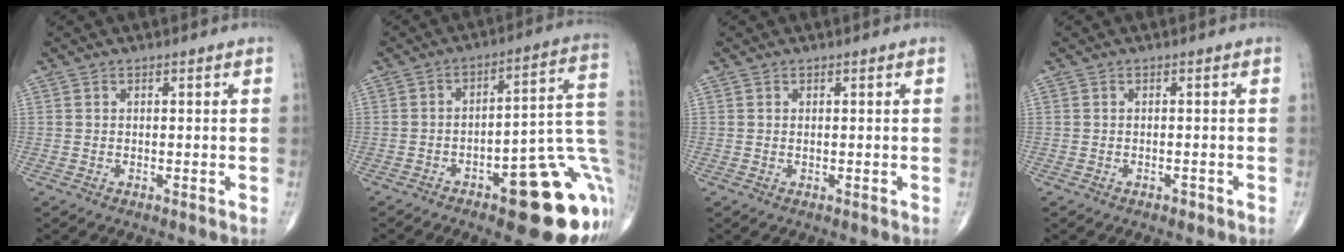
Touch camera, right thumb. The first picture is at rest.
{"total": 21.0, "force": [-7.1, 7.0, 18.5], "torque": [-0.159, 0.044, -0.082]}
{"total": 0.0}
{"total": 0.8, "force": [-0.6, 0.4, 0.4], "torque": [-0.004, 0.004, -0.009]}